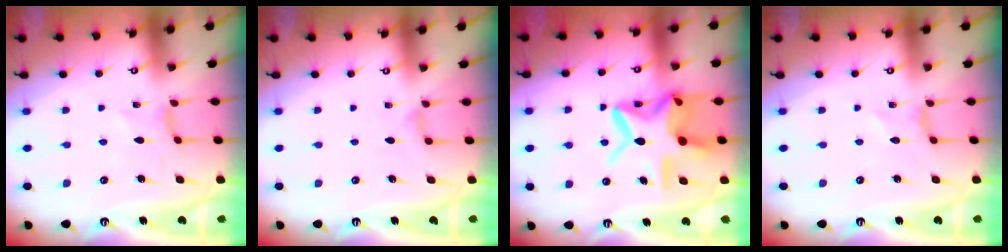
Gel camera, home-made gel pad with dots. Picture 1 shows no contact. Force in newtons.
{"total": 2.6, "press": 2.6, "slide": 0.4}
{"total": 16.7, "press": 16.6, "slide": 1.4}
{"total": 0.0}